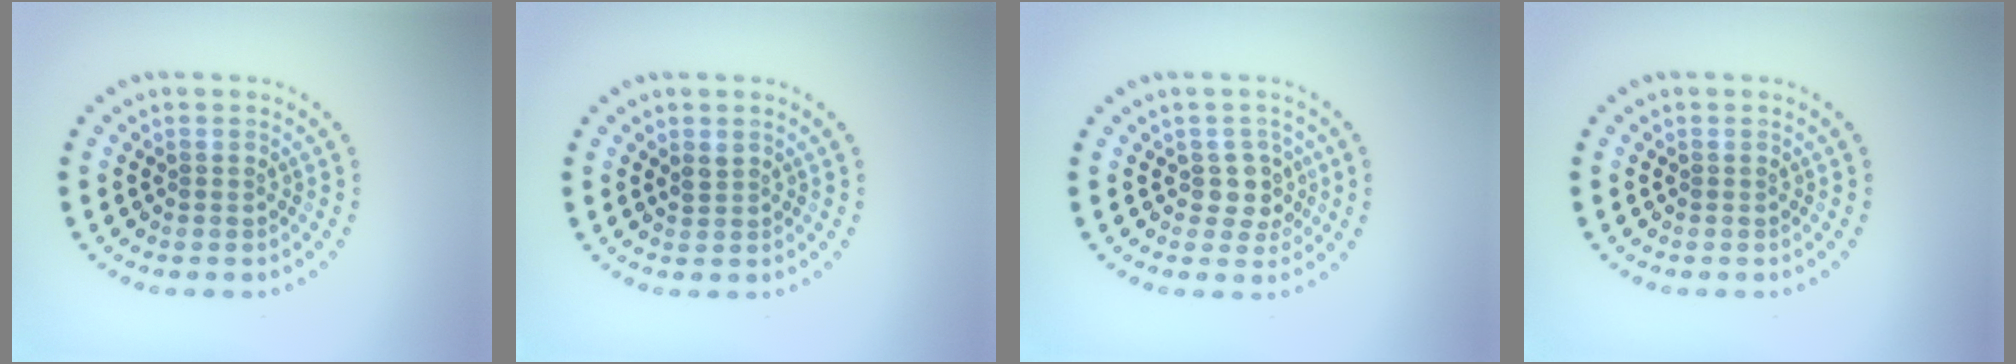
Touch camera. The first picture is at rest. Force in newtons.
{"total": 0.9, "press": 0.8, "slide": 0.5}
{"total": 2.3, "press": 2.1, "slide": 1.0}
{"total": 0.0}